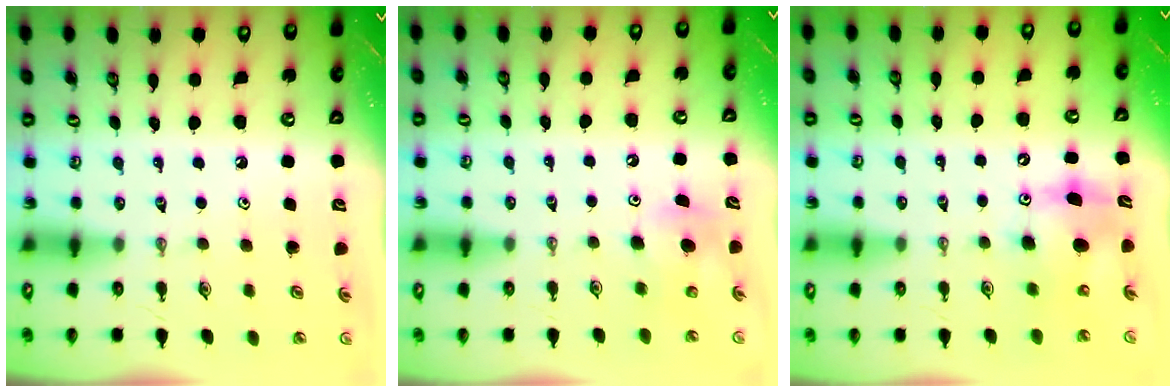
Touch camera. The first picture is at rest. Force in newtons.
{"total": 6.1, "press": 6.0, "slide": 1.1}
{"total": 9.2, "press": 9.0, "slide": 1.9}